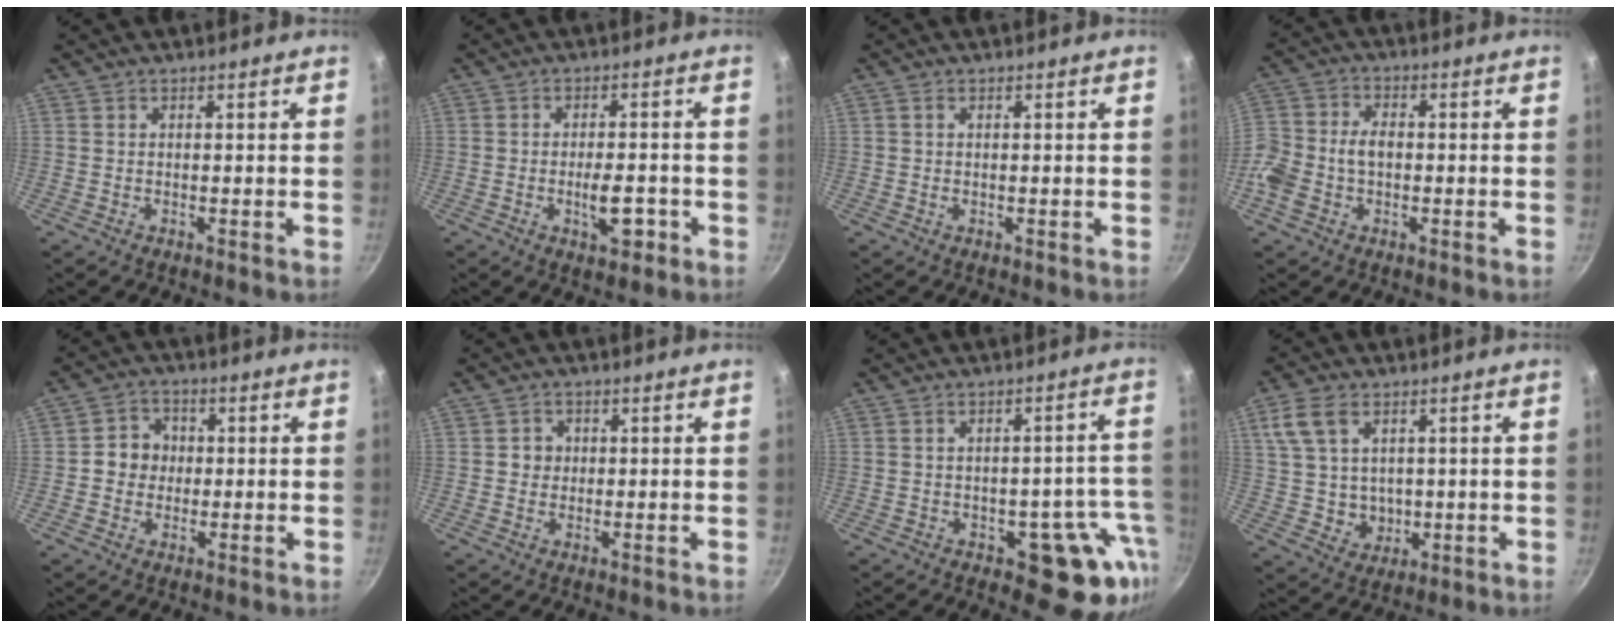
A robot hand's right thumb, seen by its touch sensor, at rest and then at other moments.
{"total": 5.9, "force": [-2.0, 2.7, 4.9], "torque": [-0.056, 0.009, -0.030]}
{"total": 0.7, "force": [0.2, 0.5, 0.5], "torque": [-0.008, 0.001, 0.001]}
{"total": 10.3, "force": [-2.0, 7.4, 7.0], "torque": [-0.137, 0.033, -0.051]}
{"total": 5.6, "force": [0.0, 5.1, 2.2], "torque": [-0.004, 0.011, -0.012]}
{"total": 2.6, "force": [0.1, 2.5, 0.8], "torque": [0.004, 0.004, -0.002]}
{"total": 11.4, "force": [-4.4, 6.4, 8.3], "torque": [-0.029, 0.034, -0.047]}
{"total": 9.8, "force": [2.9, 7.4, 5.9], "torque": [-0.096, -0.009, 0.066]}